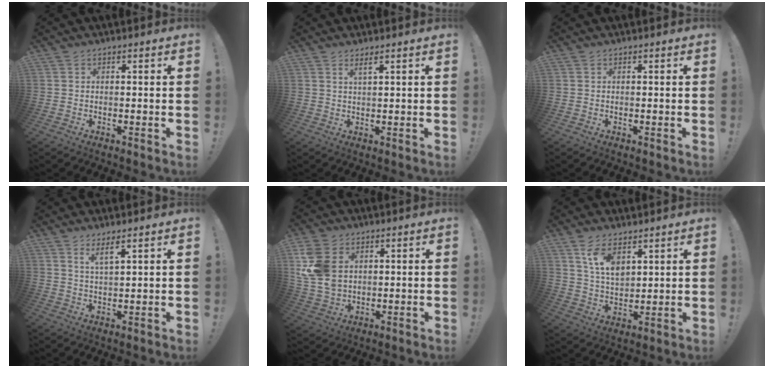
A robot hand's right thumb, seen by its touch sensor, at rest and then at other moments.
{"total": 2.4, "force": [1.5, 0.0, 1.8], "torque": [-0.031, -0.009, 0.024]}
{"total": 0.0}
{"total": 4.5, "force": [3.1, 0.5, 3.2], "torque": [-0.052, -0.016, 0.049]}
{"total": 12.6, "force": [3.8, 9.1, 7.7], "torque": [-0.159, -0.011, 0.075]}
{"total": 9.2, "force": [5.9, 4.7, 5.2], "torque": [-0.093, -0.032, 0.111]}